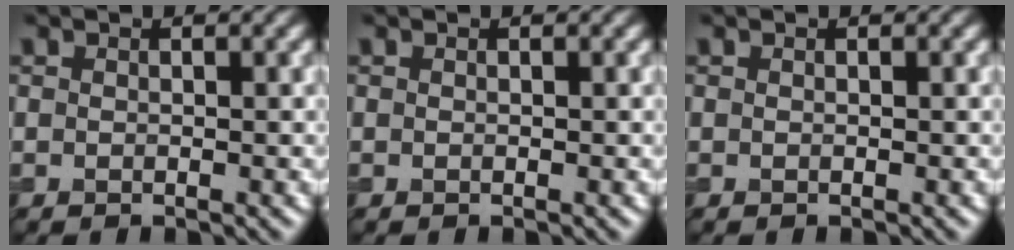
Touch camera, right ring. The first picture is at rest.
{"total": 0.0}
{"total": 0.0}